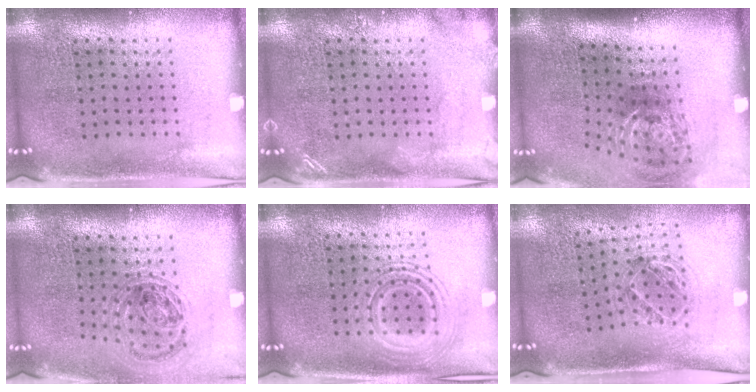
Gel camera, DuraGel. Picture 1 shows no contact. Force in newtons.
{"total": 1.5, "press": 1.5, "slide": 0.2}
{"total": 2.1, "press": 1.3, "slide": 1.6}
{"total": 0.9, "press": 0.9, "slide": 0.2}
{"total": 2.3, "press": 2.3, "slide": 0.4}
{"total": 1.1, "press": 1.1, "slide": 0.3}